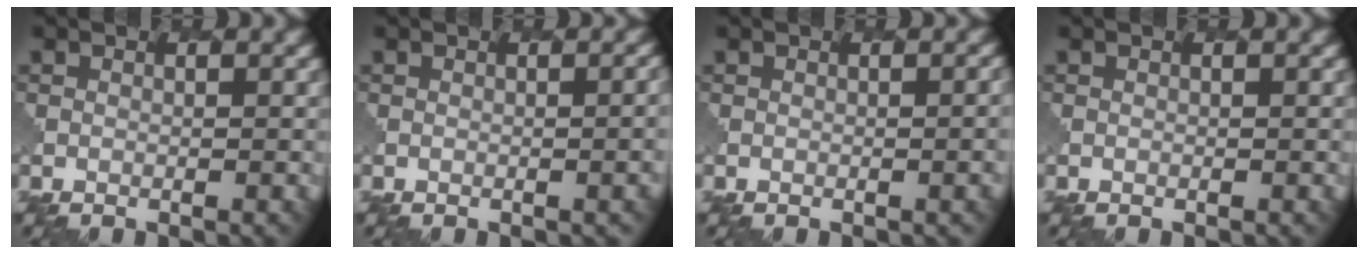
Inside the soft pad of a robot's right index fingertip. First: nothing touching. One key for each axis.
{"total": 2.6, "fx": -0.2, "fy": 1.3, "fz": 2.2, "tx": -0.002, "ty": 0.012, "tz": 0.000}
{"total": 2.5, "fx": -0.3, "fy": 1.2, "fz": 2.2, "tx": -0.003, "ty": 0.011, "tz": 0.000}
{"total": 0.0}